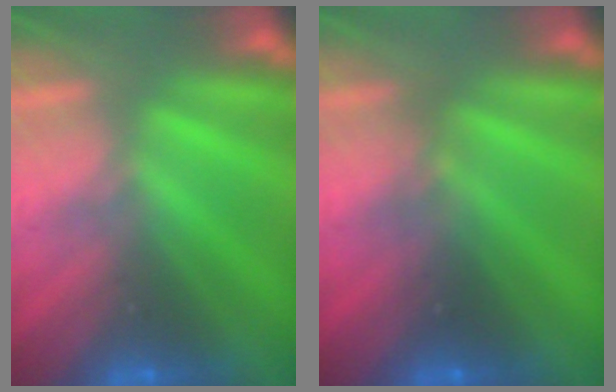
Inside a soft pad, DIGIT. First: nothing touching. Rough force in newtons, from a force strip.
{"total": 2.3}